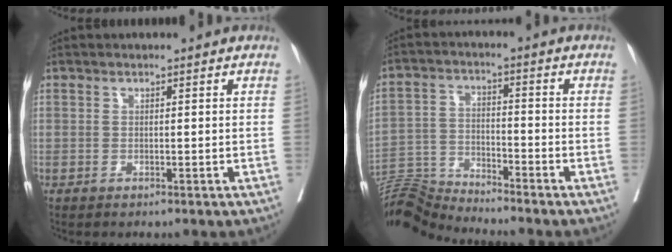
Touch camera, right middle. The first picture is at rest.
{"total": 7.1, "force": [-6.9, -1.5, -0.7], "torque": [0.006, 0.001, -0.133]}